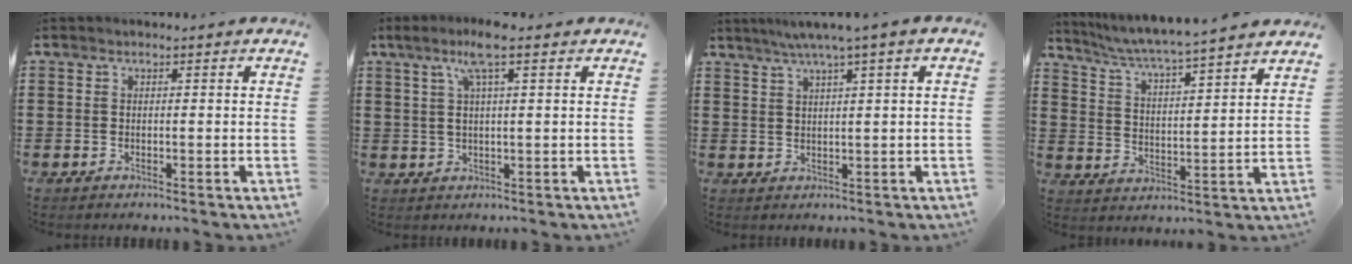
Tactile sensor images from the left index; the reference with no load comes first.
{"total": 5.6, "force": [2.8, 0.4, 4.8], "torque": [-0.100, 0.004, 0.046]}
{"total": 3.5, "force": [2.0, -0.5, 2.8], "torque": [-0.058, -0.001, 0.033]}
{"total": 4.7, "force": [4.4, -0.6, 1.4], "torque": [-0.048, -0.034, 0.070]}